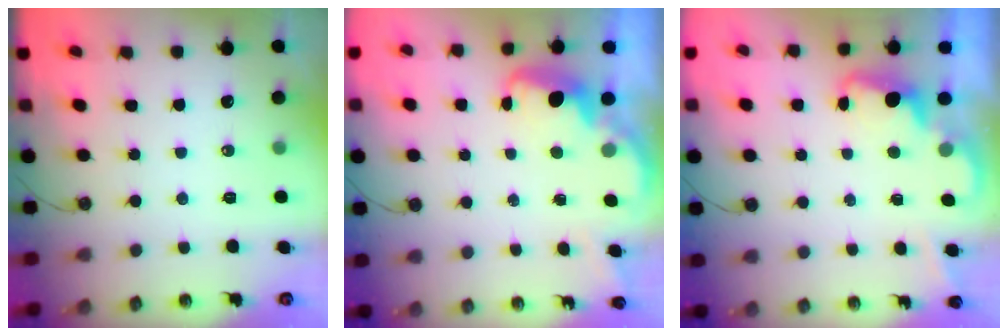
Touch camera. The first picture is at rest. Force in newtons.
{"total": 2.5, "press": 2.5, "slide": 0.4}
{"total": 2.0, "press": 1.9, "slide": 0.5}